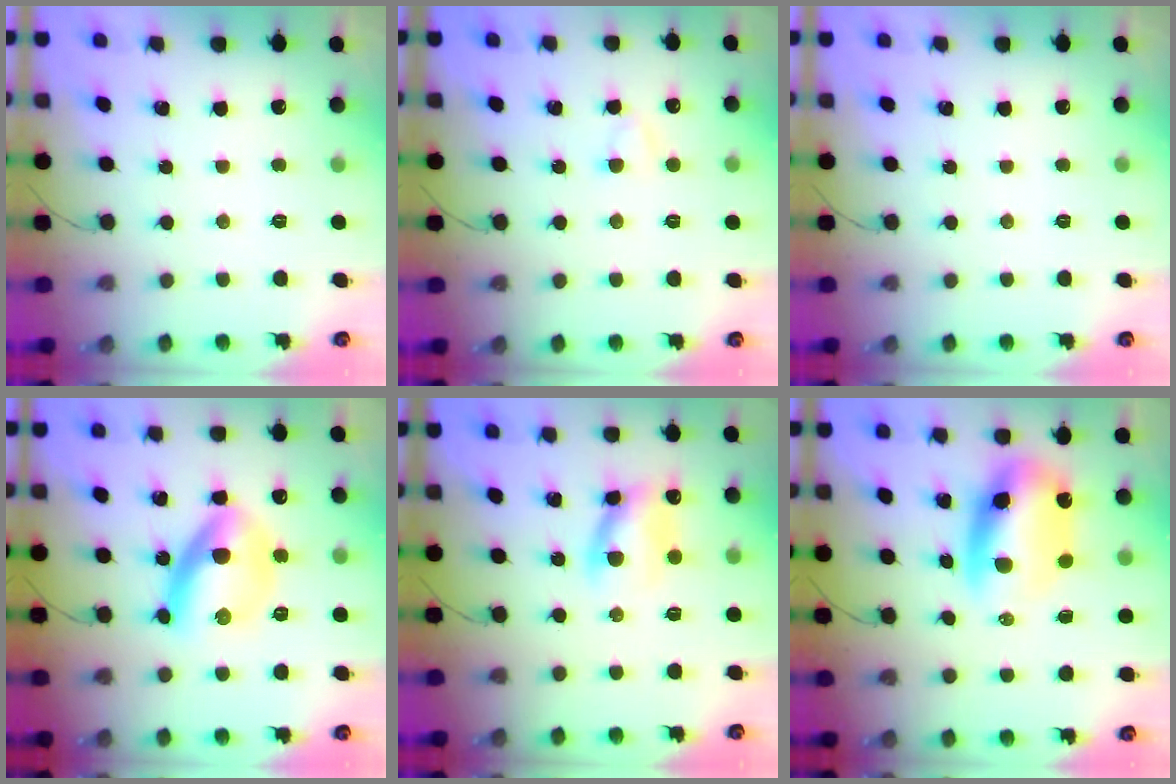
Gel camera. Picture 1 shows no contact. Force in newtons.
{"total": 2.1, "press": 1.9, "slide": 0.9}
{"total": 0.0}
{"total": 11.7, "press": 11.7, "slide": 0.4}
{"total": 8.9, "press": 8.9, "slide": 0.8}
{"total": 10.9, "press": 10.5, "slide": 2.9}